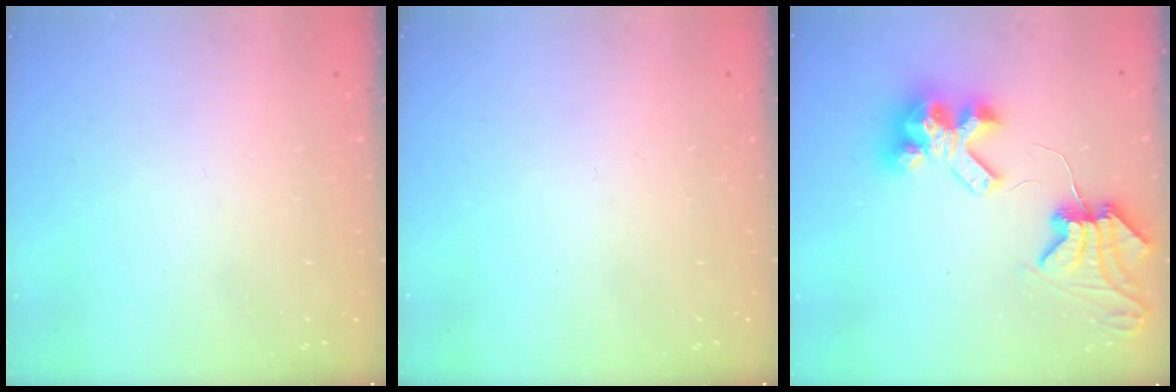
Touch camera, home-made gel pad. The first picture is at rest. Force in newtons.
{"total": 0.0}
{"total": 7.8, "press": 7.7, "slide": 0.8}